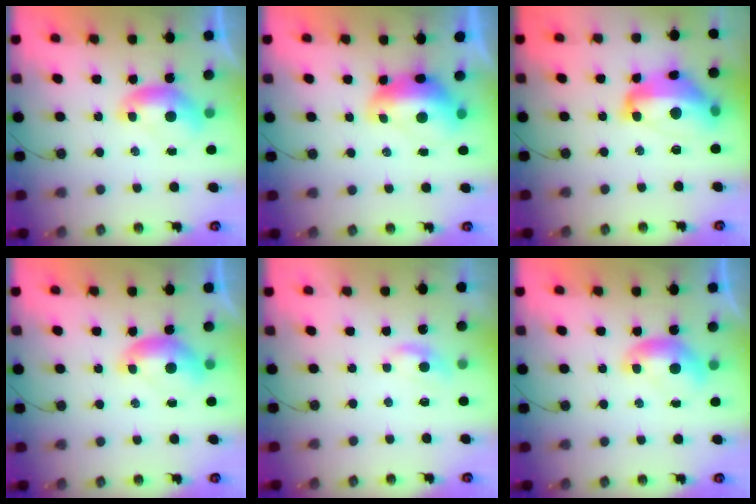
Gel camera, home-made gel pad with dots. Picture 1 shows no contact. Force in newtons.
{"total": 3.1, "press": 3.0, "slide": 0.7}
{"total": 12.0, "press": 11.8, "slide": 1.6}
{"total": 1.2, "press": 0.7, "slide": 0.9}
{"total": 0.6, "press": 0.4, "slide": 0.4}
{"total": 0.0}